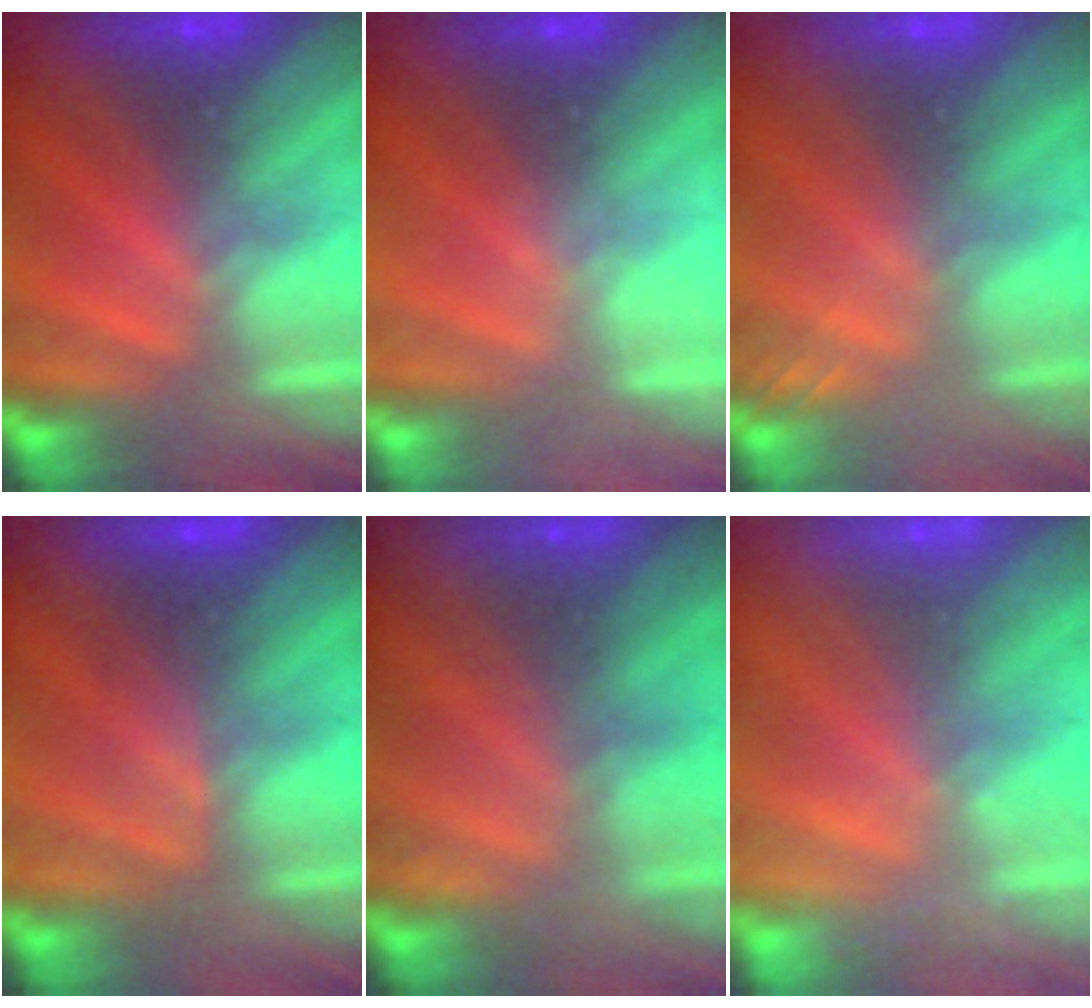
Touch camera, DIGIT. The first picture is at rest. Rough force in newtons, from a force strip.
{"total": 2.1}
{"total": 2.0}
{"total": 2.4}
{"total": 2.3}
{"total": 2.4}